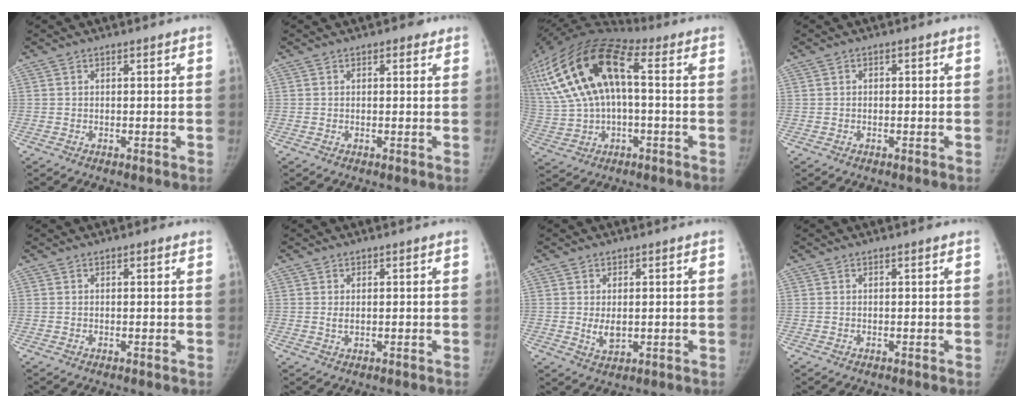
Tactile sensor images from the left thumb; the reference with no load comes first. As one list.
[{"total": 1.7, "force": [0.9, 1.1, 0.9], "torque": [0.001, -0.001, 0.006]}, {"total": 25.0, "force": [4.9, 13.2, 20.7], "torque": [-0.457, 0.047, 0.084]}, {"total": 0.7, "force": [-0.1, 0.5, 0.4], "torque": [0.000, 0.002, -0.005]}, {"total": 0.9, "force": [0.5, 0.5, 0.6], "torque": [-0.003, 0.001, 0.001]}, {"total": 1.2, "force": [0.3, 0.8, 0.9], "torque": [-0.011, -0.003, 0.007]}, {"total": 3.4, "force": [0.1, 2.2, 2.6], "torque": [-0.037, -0.009, 0.009]}, {"total": 0.0}]